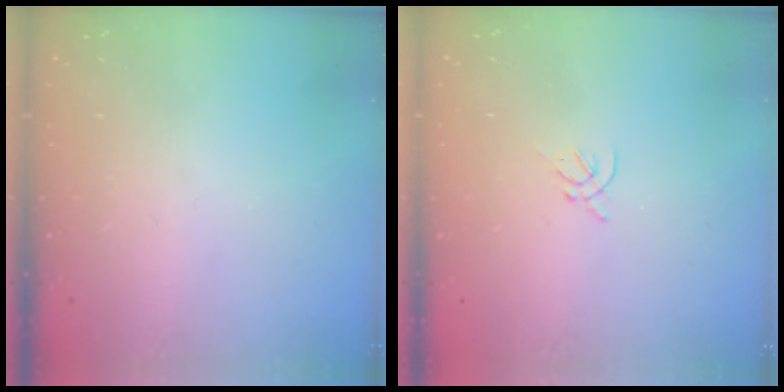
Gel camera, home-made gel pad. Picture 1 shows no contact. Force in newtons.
{"total": 1.4, "press": 1.3, "slide": 0.5}